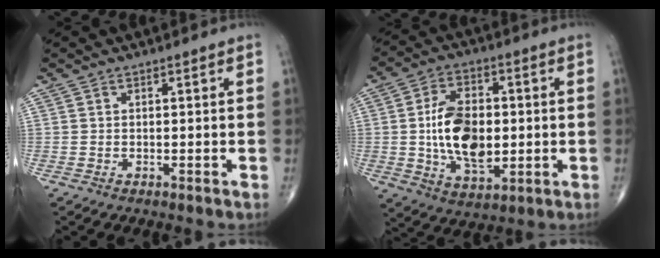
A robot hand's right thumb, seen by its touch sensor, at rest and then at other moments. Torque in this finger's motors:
{"motor_torque": [1.72, 1.83, 1.64, -0.05, 0.14]}